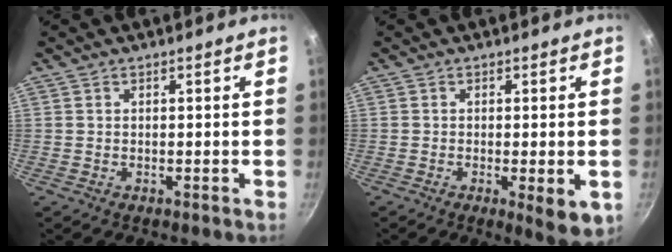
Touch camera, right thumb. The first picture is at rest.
{"total": 5.8, "force": [-1.5, 1.4, 5.4], "torque": [-0.078, -0.016, -0.020]}